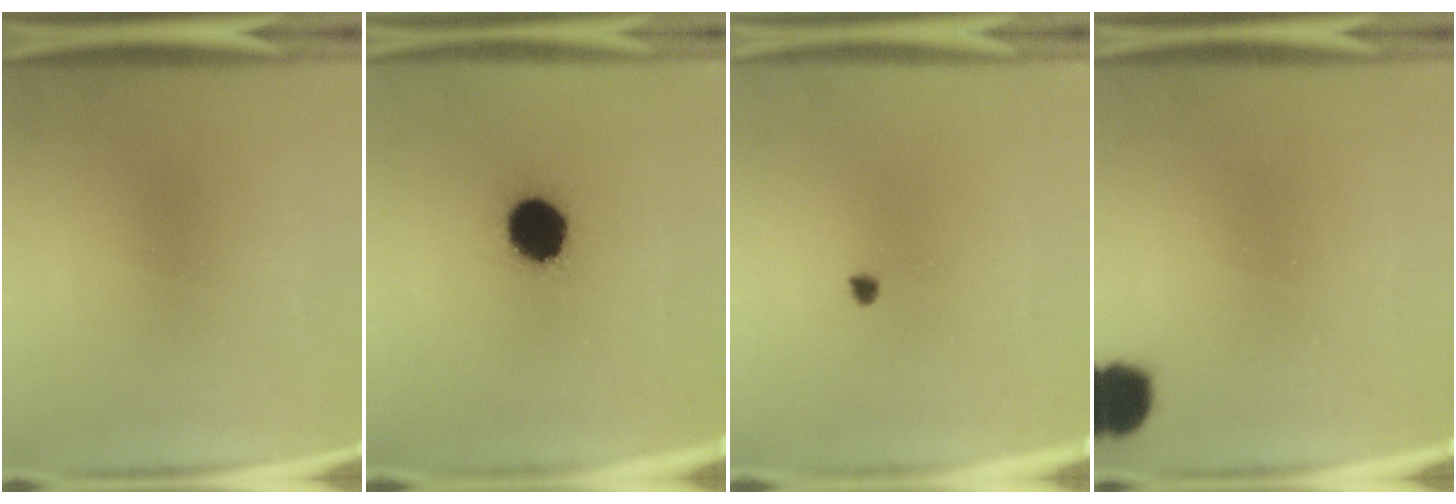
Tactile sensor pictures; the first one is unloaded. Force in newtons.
{"total": 12.4}
{"total": 1.0}
{"total": 6.2}